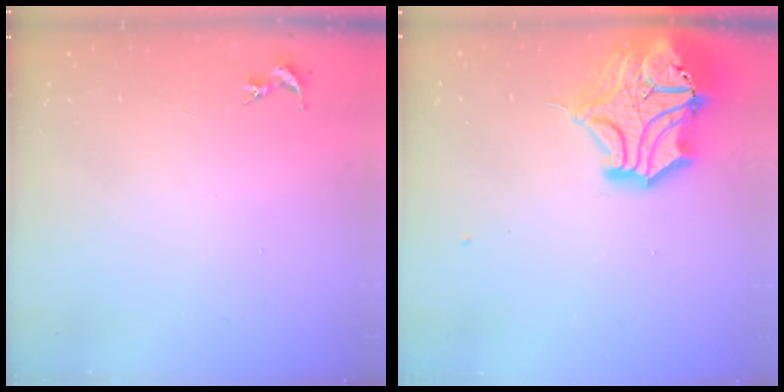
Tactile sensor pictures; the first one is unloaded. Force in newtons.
{"total": 18.3, "press": 18.2, "slide": 2.4}